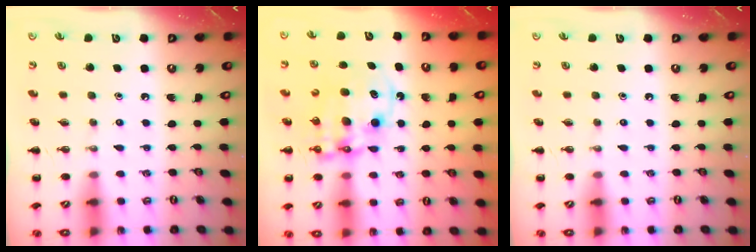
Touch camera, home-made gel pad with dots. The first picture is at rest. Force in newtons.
{"total": 11.4, "press": 11.1, "slide": 2.8}
{"total": 0.0}